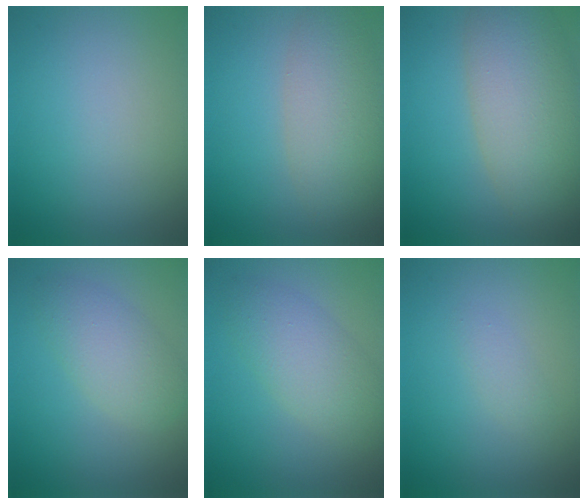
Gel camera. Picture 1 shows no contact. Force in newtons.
{"total": 5.5, "press": 5.5, "slide": 0.3}
{"total": 8.8, "press": 8.7, "slide": 0.5}
{"total": 3.7, "press": 3.7, "slide": 0.2}
{"total": 4.3, "press": 4.3, "slide": 0.2}
{"total": 1.0, "press": 1.0, "slide": 0.1}